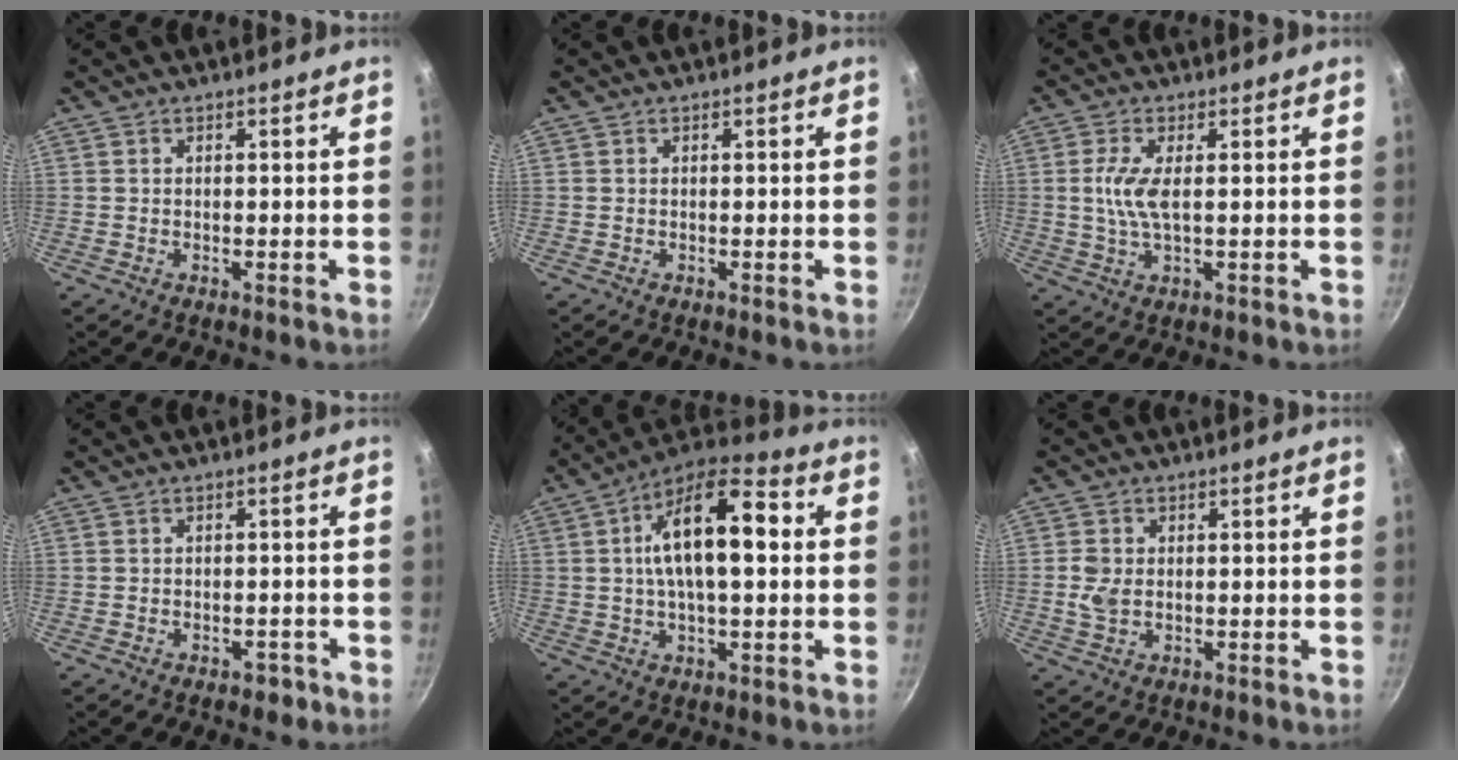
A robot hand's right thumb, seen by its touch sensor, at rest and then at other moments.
{"total": 0.0}
{"total": 5.7, "force": [0.6, 2.0, 5.3], "torque": [-0.128, -0.003, 0.012]}
{"total": 2.0, "force": [-1.3, 1.2, 0.9], "torque": [-0.003, 0.011, -0.015]}
{"total": 16.7, "force": [2.4, 7.2, 14.9], "torque": [-0.244, 0.028, 0.032]}
{"total": 3.6, "force": [0.0, 2.5, 2.6], "torque": [-0.057, 0.001, 0.003]}